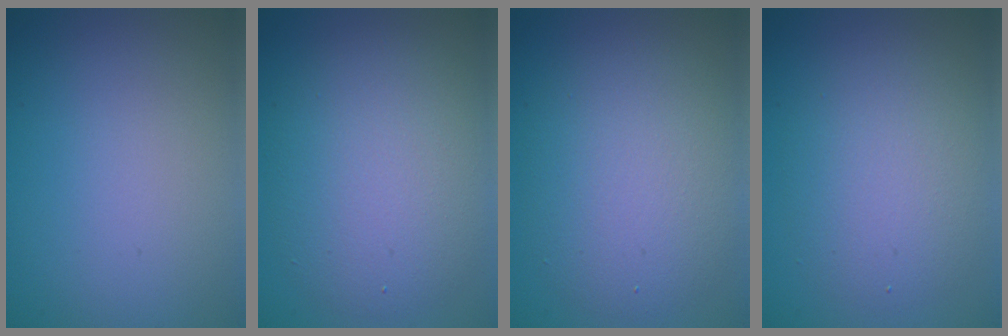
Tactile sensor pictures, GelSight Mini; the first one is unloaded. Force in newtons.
{"total": 6.4, "press": 6.4, "slide": 0.5}
{"total": 5.8, "press": 5.8, "slide": 0.5}
{"total": 4.3, "press": 4.3, "slide": 0.2}